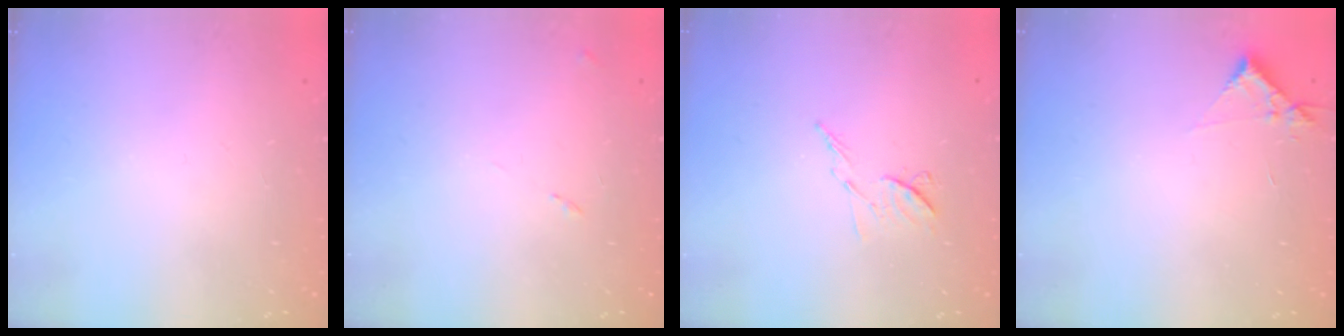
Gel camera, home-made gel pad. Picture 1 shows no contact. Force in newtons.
{"total": 7.6, "press": 7.5, "slide": 0.7}
{"total": 6.8, "press": 6.7, "slide": 0.8}
{"total": 3.9, "press": 3.9, "slide": 0.5}